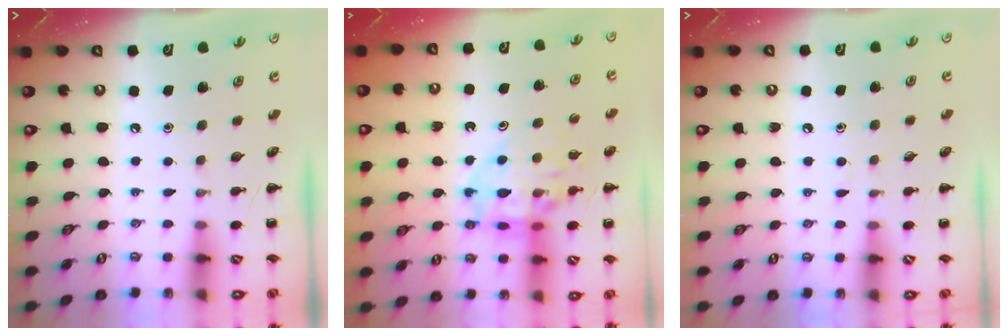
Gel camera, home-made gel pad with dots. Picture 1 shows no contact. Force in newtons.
{"total": 14.6, "press": 14.2, "slide": 3.4}
{"total": 3.0, "press": 2.8, "slide": 1.2}